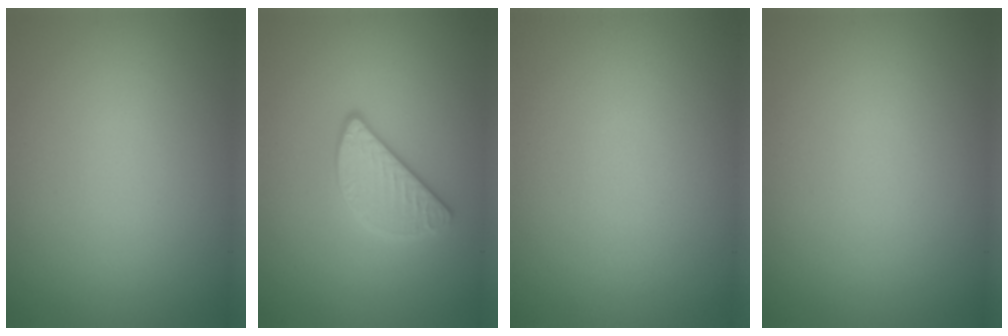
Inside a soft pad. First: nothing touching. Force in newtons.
{"total": 2.8, "press": 2.7, "slide": 0.9}
{"total": 0.0}
{"total": 0.0}